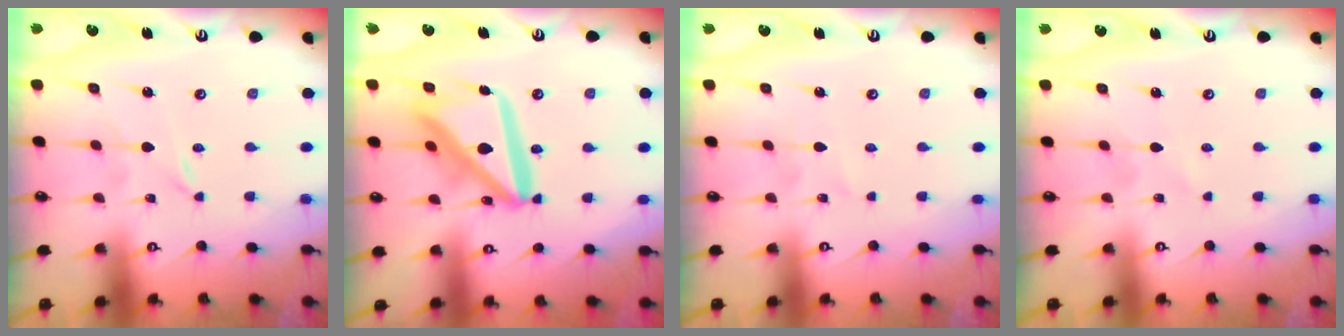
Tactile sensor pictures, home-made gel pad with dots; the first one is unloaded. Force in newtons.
{"total": 18.4, "press": 18.2, "slide": 2.2}
{"total": 2.0, "press": 2.0, "slide": 0.2}
{"total": 0.8, "press": 0.8, "slide": 0.1}